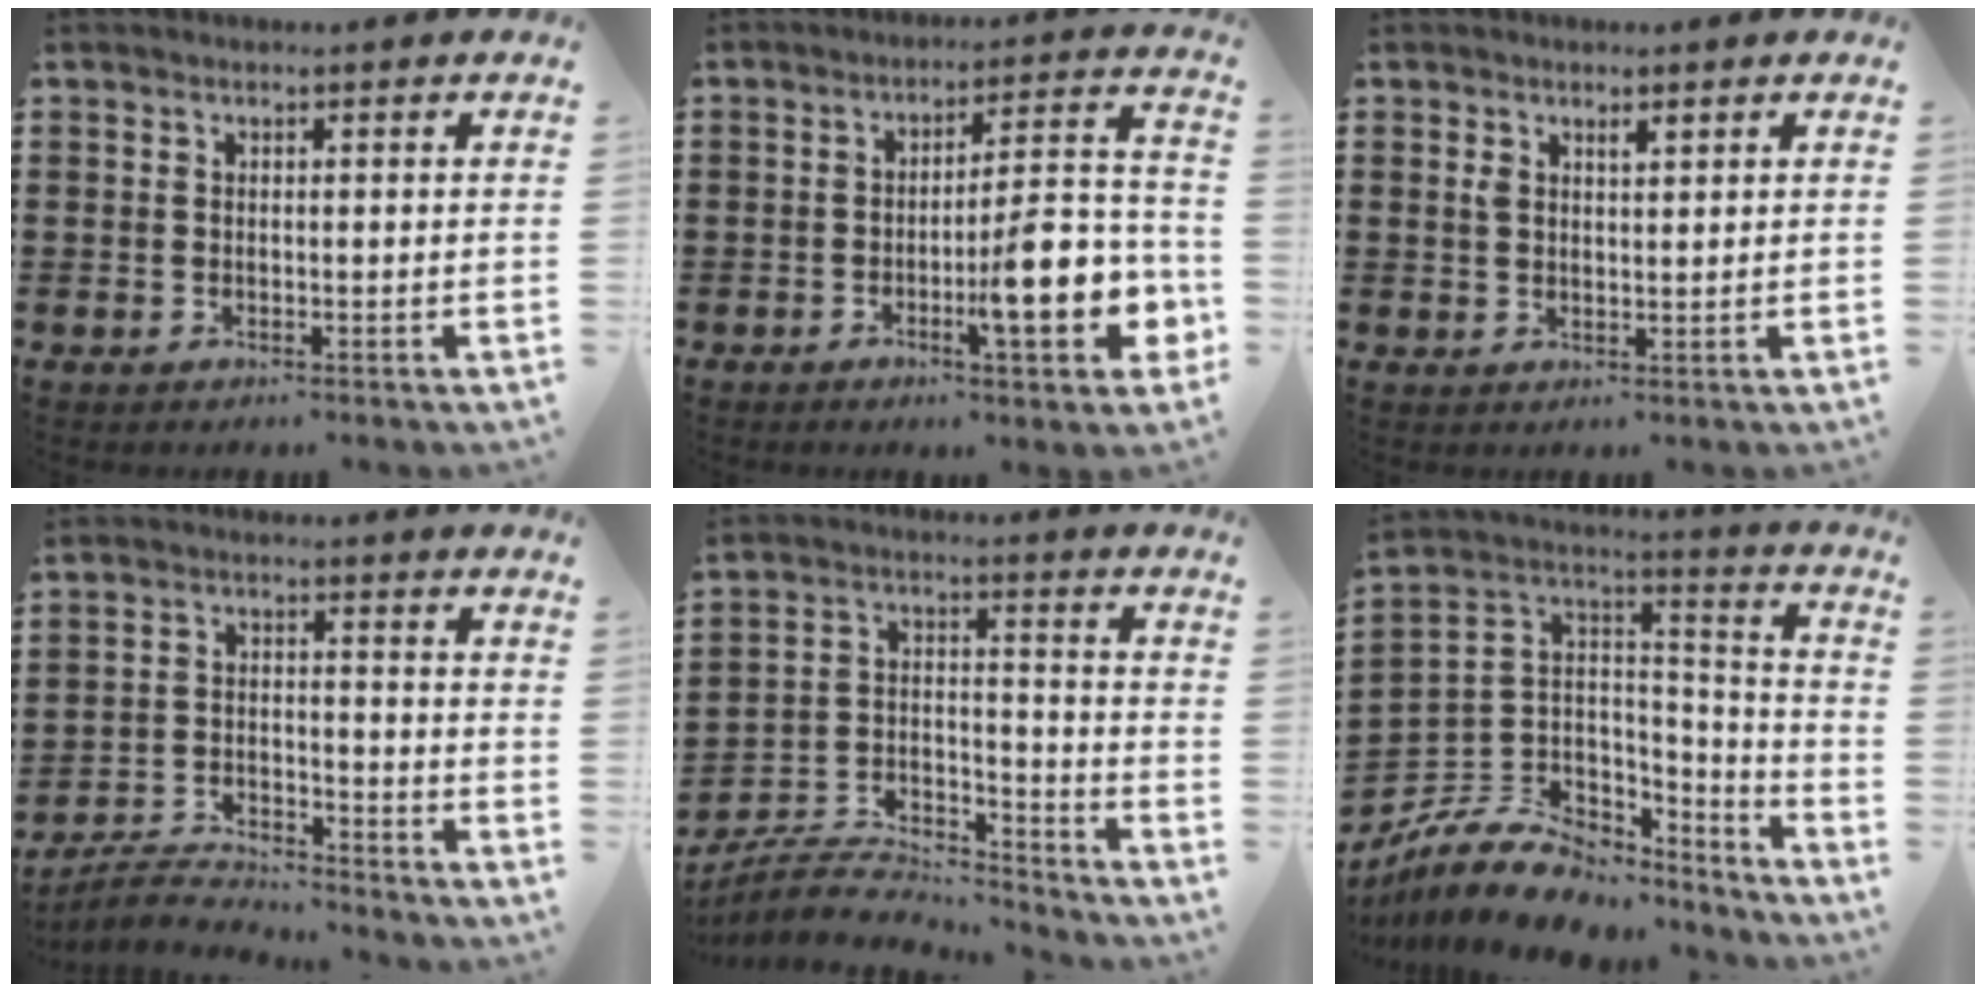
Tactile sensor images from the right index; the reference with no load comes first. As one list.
[{"total": 11.4, "force": [-4.1, 2.4, 10.3], "torque": [-0.150, -0.011, -0.070]}, {"total": 1.7, "force": [1.0, 0.7, 1.2], "torque": [-0.026, 0.004, 0.017]}, {"total": 4.2, "force": [-4.2, 0.4, 0.5], "torque": [-0.021, 0.003, -0.089]}, {"total": 6.4, "force": [-6.1, 1.1, 1.4], "torque": [-0.039, -0.002, -0.125]}, {"total": 9.1, "force": [-5.8, 6.2, 3.2], "torque": [-0.079, 0.010, -0.105]}]